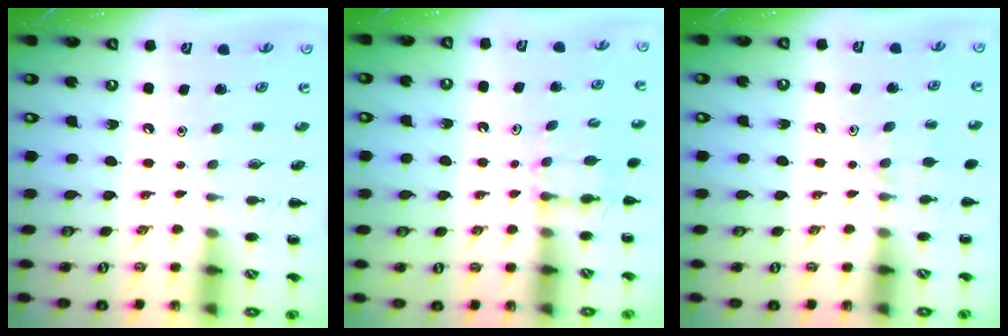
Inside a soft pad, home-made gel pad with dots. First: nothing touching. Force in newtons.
{"total": 6.1, "press": 5.9, "slide": 1.6}
{"total": 6.7, "press": 6.4, "slide": 1.8}